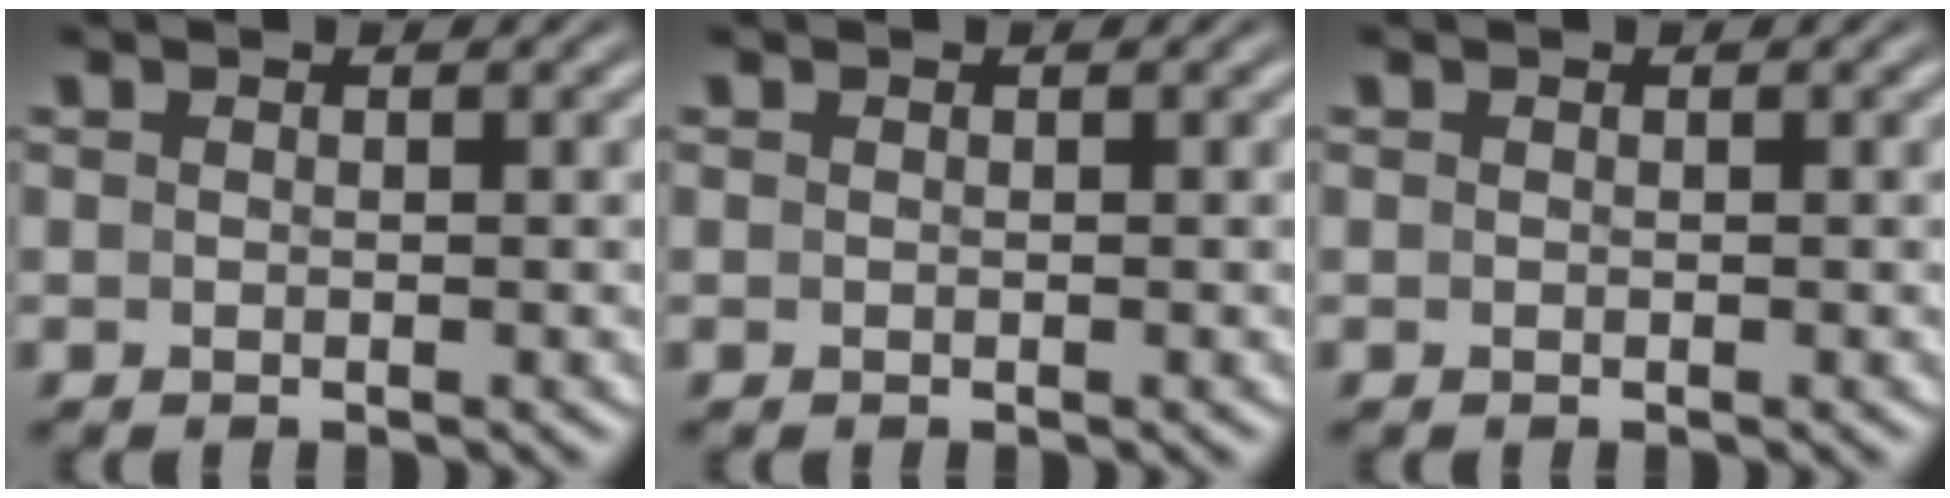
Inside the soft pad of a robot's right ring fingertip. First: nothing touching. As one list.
[{"total": 0.0}, {"total": 0.0}]